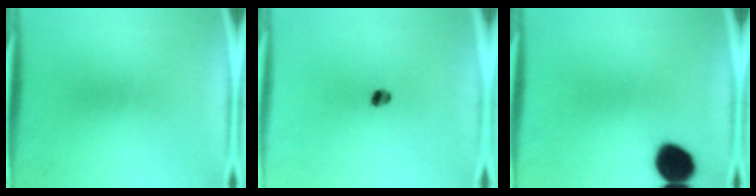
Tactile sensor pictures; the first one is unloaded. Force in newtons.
{"total": 2.3}
{"total": 9.6}